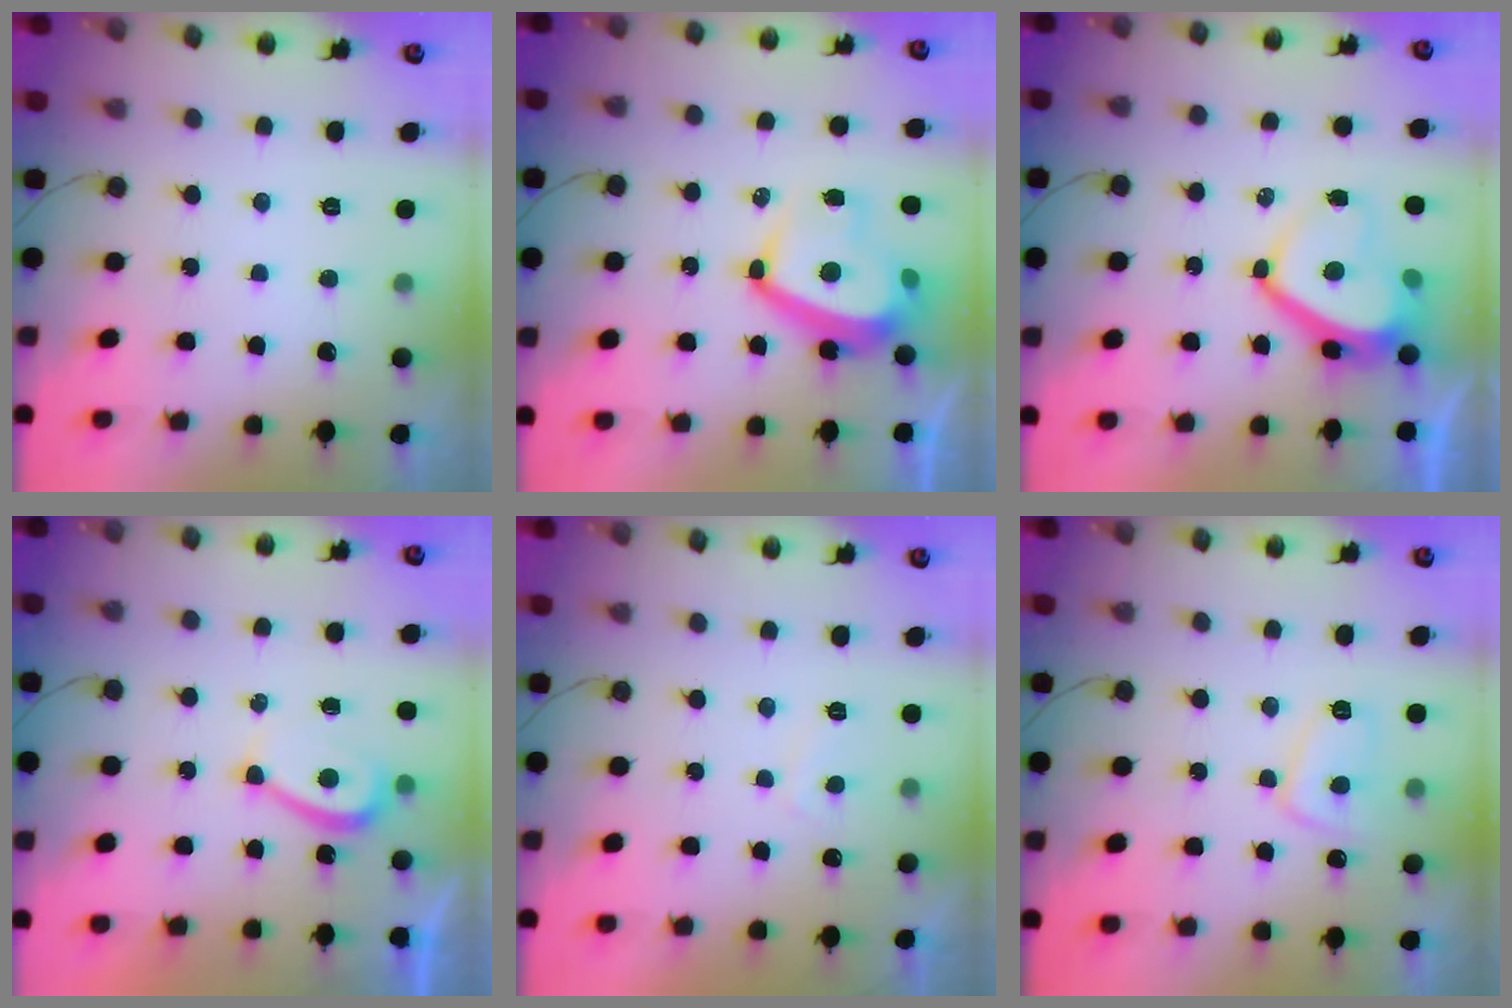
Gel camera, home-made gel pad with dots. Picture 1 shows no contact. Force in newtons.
{"total": 11.9, "press": 11.7, "slide": 2.0}
{"total": 9.3, "press": 9.2, "slide": 1.3}
{"total": 4.7, "press": 4.6, "slide": 0.7}
{"total": 1.8, "press": 1.6, "slide": 0.6}
{"total": 8.2, "press": 8.2, "slide": 0.8}